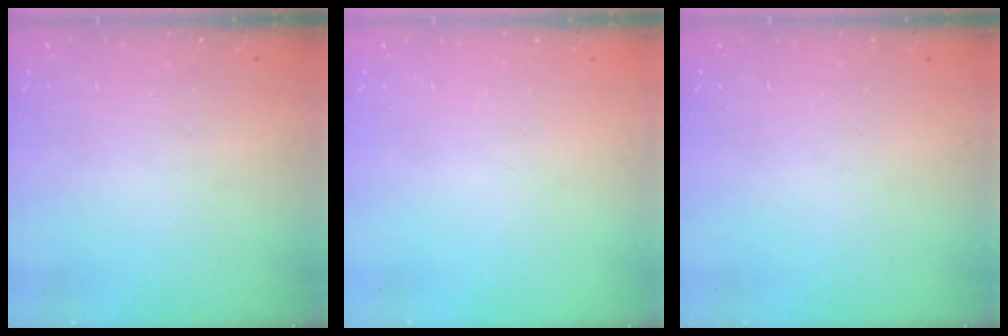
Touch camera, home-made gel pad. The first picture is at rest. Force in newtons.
{"total": 0.0}
{"total": 0.0}